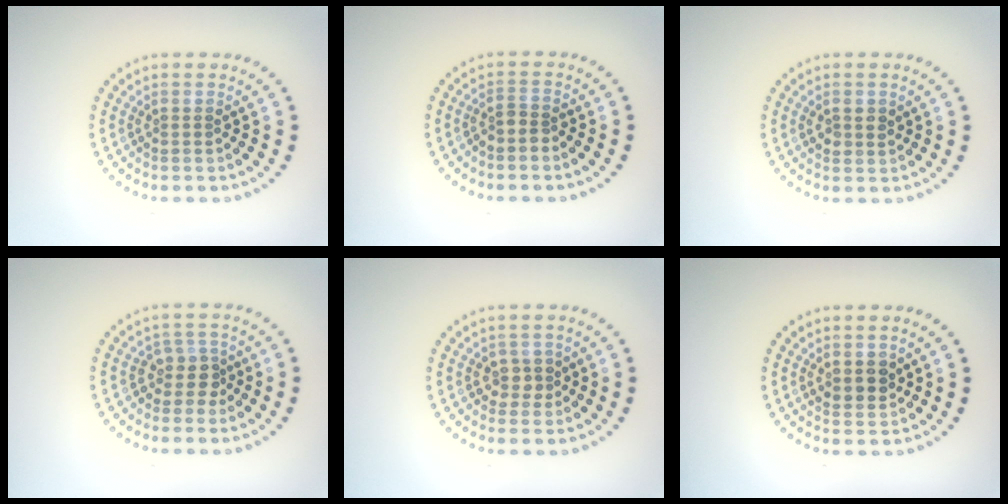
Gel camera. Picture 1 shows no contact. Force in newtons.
{"total": 1.5, "press": 1.2, "slide": 1.0}
{"total": 1.6, "press": 1.5, "slide": 0.4}
{"total": 2.1, "press": 1.6, "slide": 1.3}
{"total": 1.5, "press": 1.4, "slide": 0.6}
{"total": 1.9, "press": 1.8, "slide": 0.6}